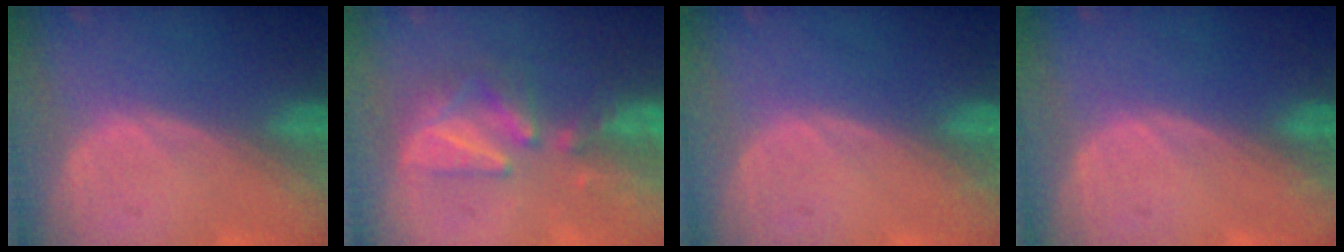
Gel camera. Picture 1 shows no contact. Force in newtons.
{"total": 7.6, "press": 7.5, "slide": 1.5}
{"total": 0.0}
{"total": 0.0}